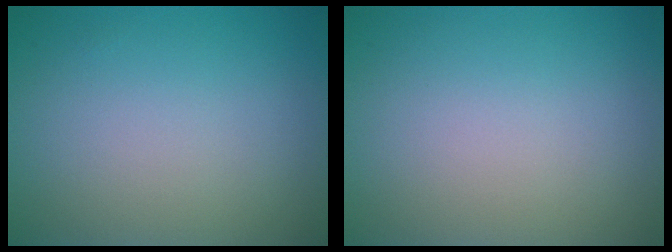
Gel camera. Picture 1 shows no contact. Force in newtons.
{"total": 0.0}